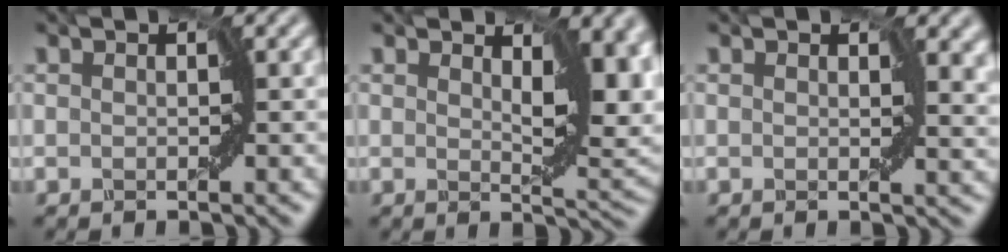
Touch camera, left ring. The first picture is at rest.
{"total": 7.4, "force": [1.2, 3.7, 6.3], "torque": [-0.098, -0.008, 0.023]}
{"total": 3.4, "force": [0.9, 2.1, 2.4], "torque": [-0.023, 0.000, 0.008]}